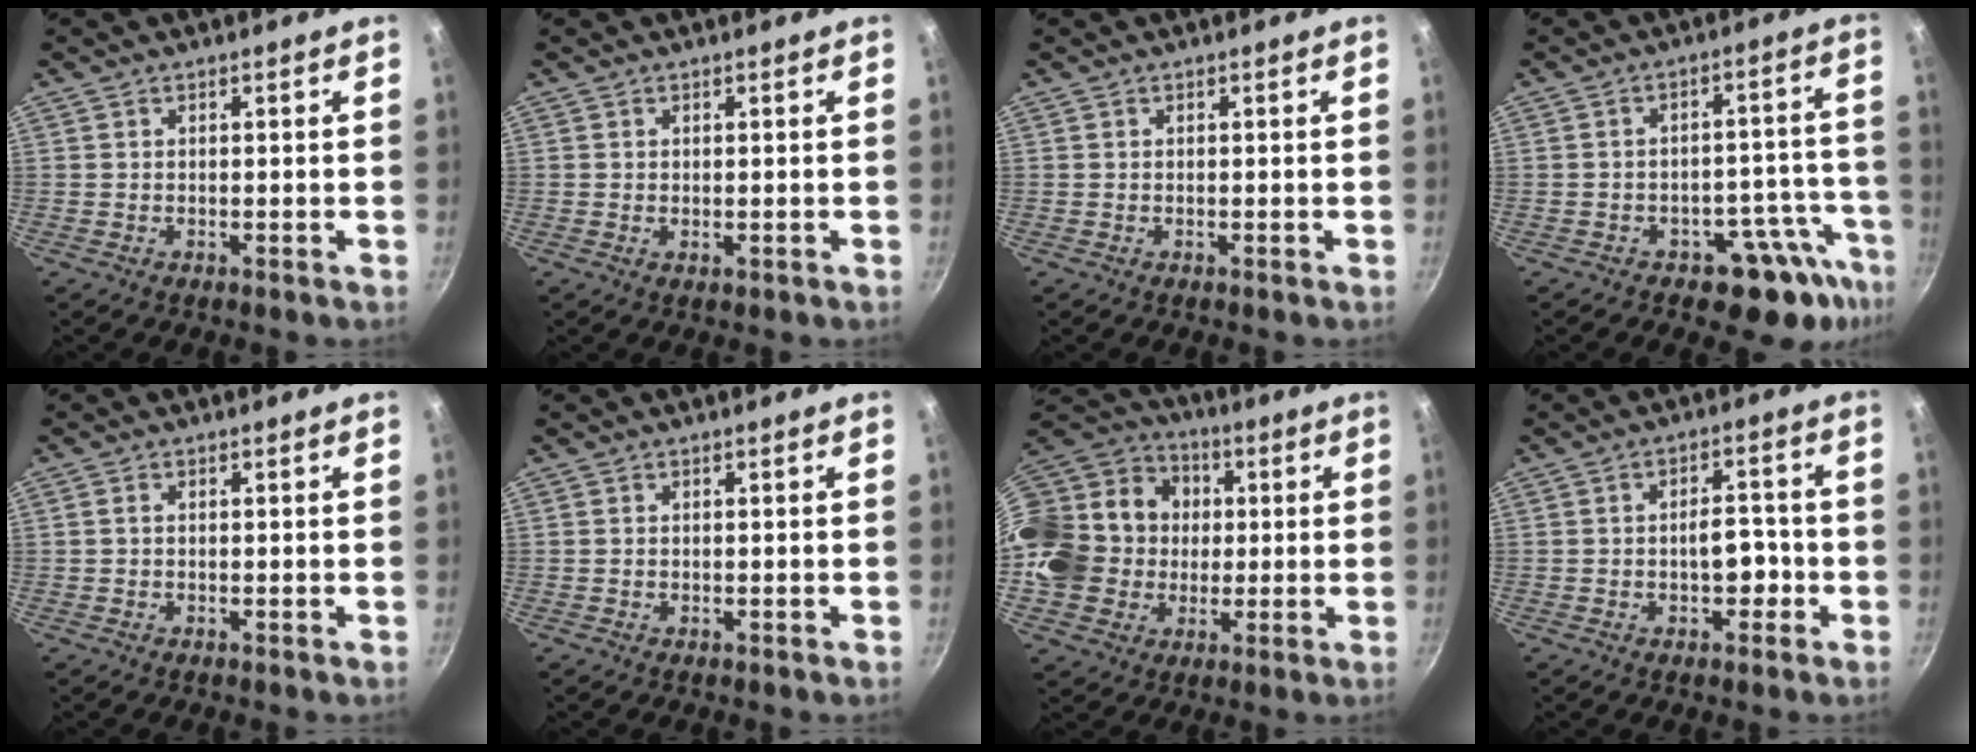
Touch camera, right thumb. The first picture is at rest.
{"total": 0.5, "force": [0.1, 0.3, 0.5], "torque": [-0.006, -0.003, 0.000]}
{"total": 0.0}
{"total": 11.1, "force": [-6.8, 6.5, 5.9], "torque": [0.000, 0.063, -0.076]}
{"total": 0.8, "force": [0.0, 0.6, 0.5], "torque": [-0.009, 0.004, -0.001]}
{"total": 0.0}
{"total": 23.7, "force": [0.6, 20.6, 11.7], "torque": [-0.223, 0.042, 0.019]}
{"total": 5.7, "force": [-1.6, 3.2, 4.4], "torque": [-0.038, 0.019, -0.024]}